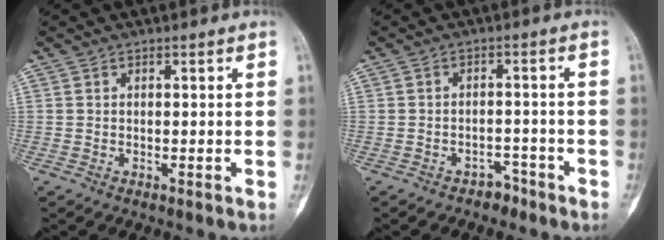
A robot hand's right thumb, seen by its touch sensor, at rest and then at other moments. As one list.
[{"total": 3.0, "force": [-2.3, 1.7, 0.6], "torque": [-0.001, 0.024, -0.031]}]